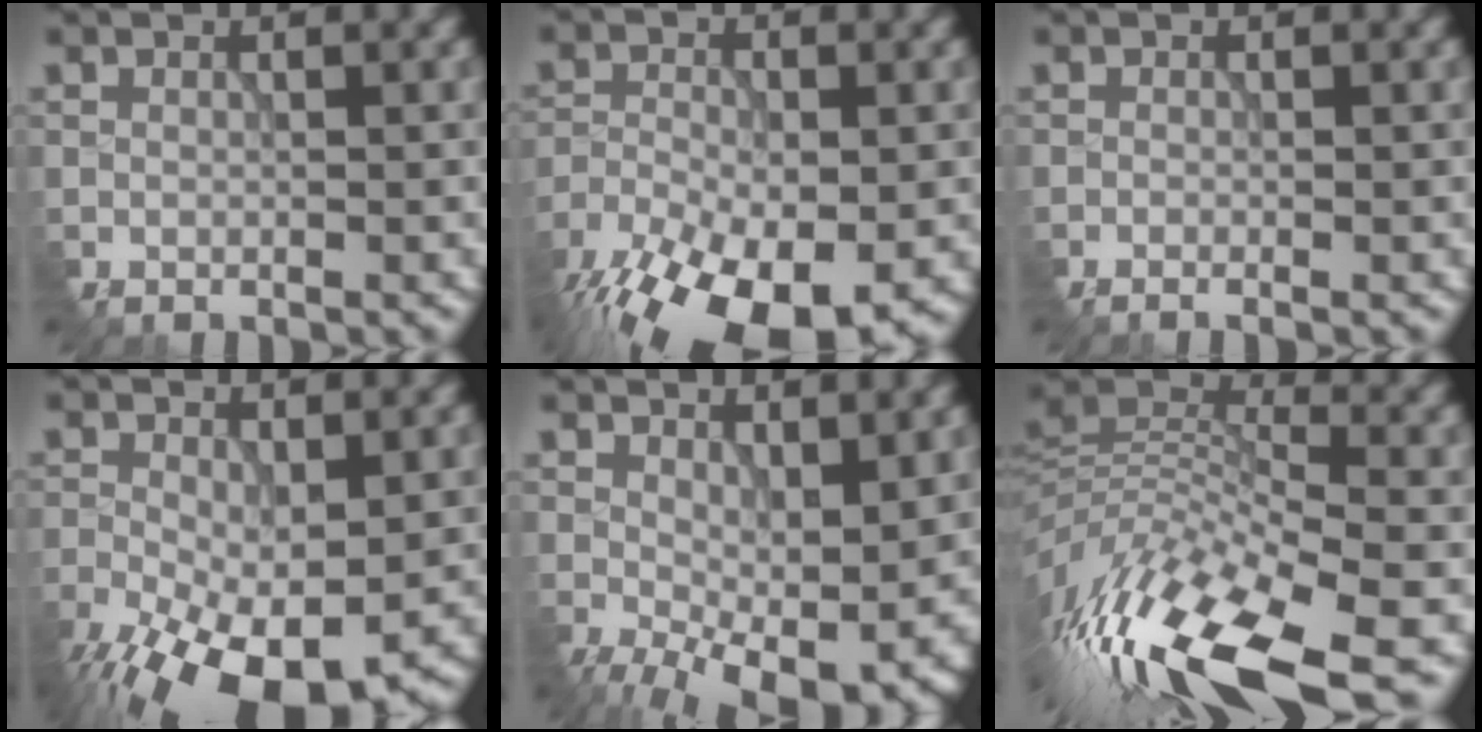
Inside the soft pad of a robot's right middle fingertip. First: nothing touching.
{"total": 14.2, "force": [-9.6, 6.0, 8.6], "torque": [-0.150, -0.037, -0.151]}
{"total": 1.3, "force": [-0.9, 0.3, 1.0], "torque": [-0.023, -0.006, -0.016]}
{"total": 12.7, "force": [-6.5, 5.9, 9.2], "torque": [-0.176, -0.037, -0.097]}
{"total": 10.5, "force": [-2.2, 6.0, 8.4], "torque": [-0.129, -0.032, -0.007]}
{"total": 13.5, "force": [-7.8, 4.9, 10.0], "torque": [-0.214, 0.003, -0.141]}